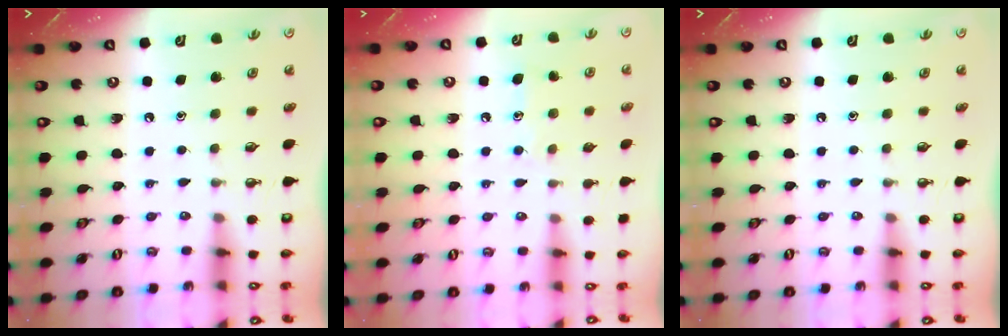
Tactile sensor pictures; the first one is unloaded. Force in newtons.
{"total": 6.8, "press": 6.8, "slide": 0.5}
{"total": 0.0}